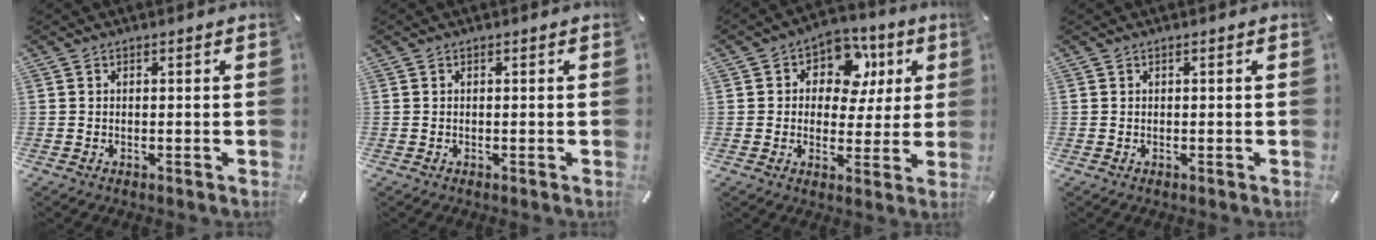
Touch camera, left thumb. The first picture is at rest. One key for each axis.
{"total": 0.0}
{"total": 10.6, "fx": 3.5, "fy": 8.1, "fz": 5.9, "tx": -0.084, "ty": -0.014, "tz": 0.060}
{"total": 0.0}